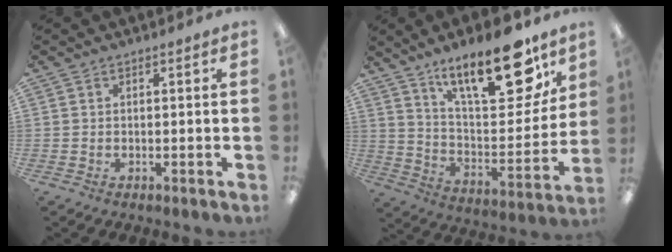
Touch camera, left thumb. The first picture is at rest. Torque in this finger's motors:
{"motor_torque": [0.43, 0.46, 1.40, -1.37, 0.23]}